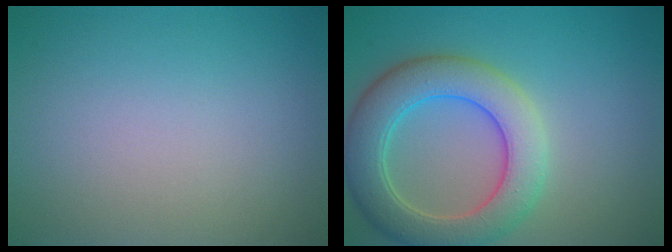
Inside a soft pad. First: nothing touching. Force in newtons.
{"total": 7.0, "press": 7.0, "slide": 0.7}